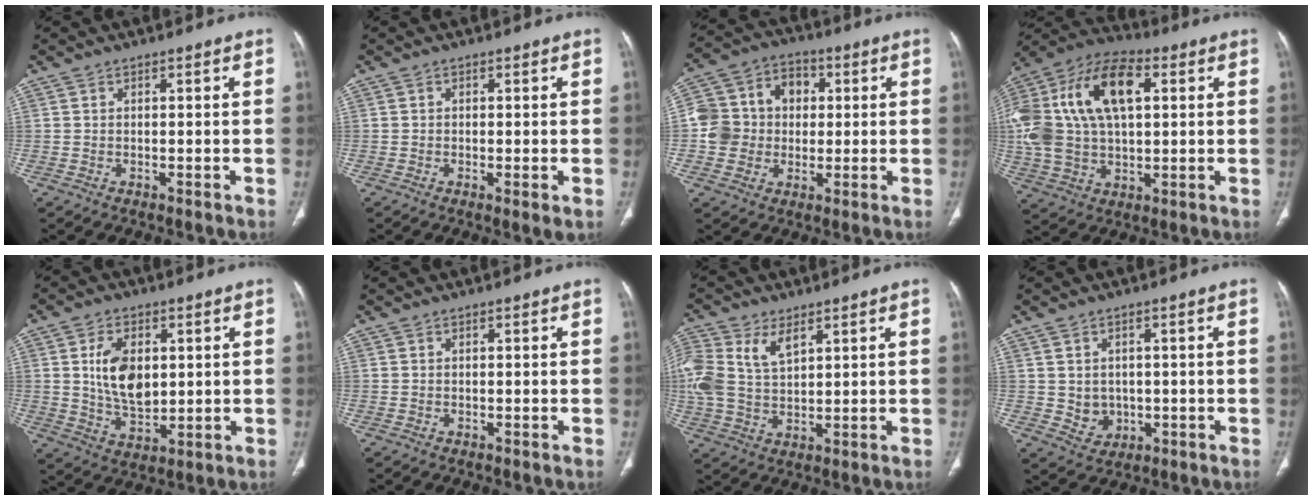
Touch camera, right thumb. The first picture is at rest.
{"total": 2.2, "force": [-0.5, 0.5, 2.1], "torque": [-0.042, -0.009, -0.009]}
{"total": 12.0, "force": [0.3, 10.9, 5.1], "torque": [-0.067, 0.031, 0.000]}
{"total": 24.9, "force": [5.4, 14.2, 19.8], "torque": [-0.412, 0.026, 0.091]}
{"total": 10.6, "force": [1.9, 6.5, 8.1], "torque": [-0.129, -0.015, 0.044]}
{"total": 0.0}
{"total": 11.5, "force": [4.8, 6.7, 7.9], "torque": [-0.185, 0.000, 0.101]}
{"total": 4.4, "force": [-0.1, 3.9, 2.1], "torque": [-0.017, -0.002, 0.013]}